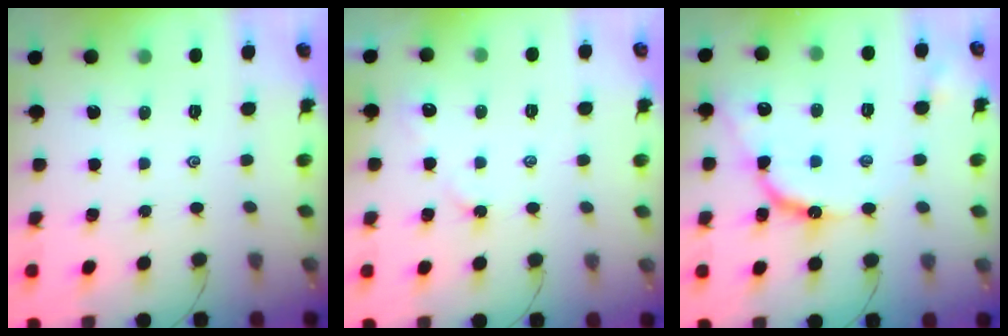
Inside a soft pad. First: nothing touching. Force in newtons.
{"total": 4.1, "press": 4.1, "slide": 0.6}
{"total": 10.4, "press": 10.4, "slide": 1.0}